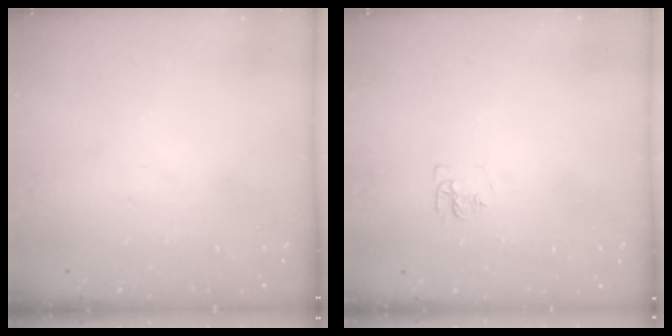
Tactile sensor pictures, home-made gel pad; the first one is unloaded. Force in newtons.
{"total": 6.2, "press": 6.2, "slide": 0.6}